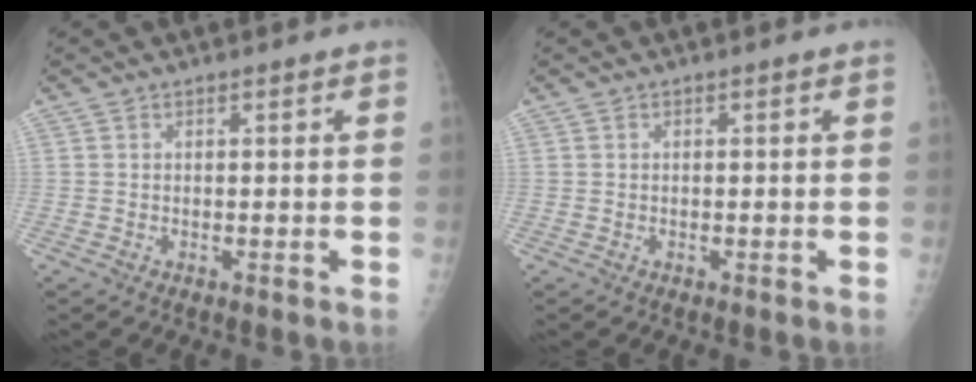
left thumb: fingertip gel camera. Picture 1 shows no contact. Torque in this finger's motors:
{"motor_torque": [-0.02, 0.09, -0.12, -0.05, 0.00]}